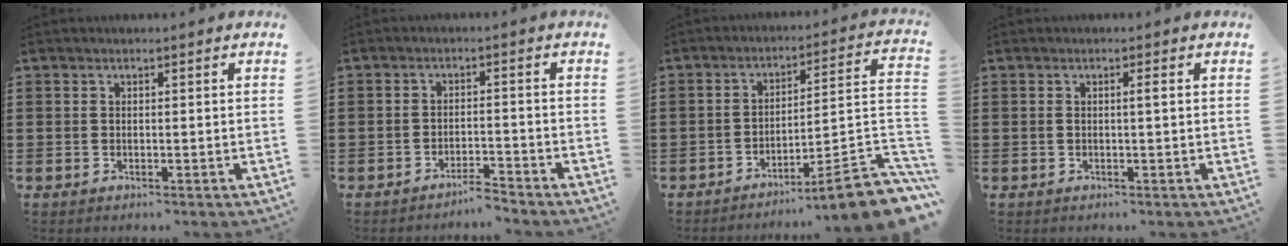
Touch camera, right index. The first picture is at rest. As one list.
[{"total": 2.8, "force": [-2.7, -0.1, 0.5], "torque": [-0.013, 0.000, -0.057]}, {"total": 8.6, "force": [-6.0, 0.4, 6.1], "torque": [-0.093, -0.002, -0.117]}, {"total": 1.1, "force": [0.0, -0.1, 1.1], "torque": [-0.020, -0.001, -0.001]}]